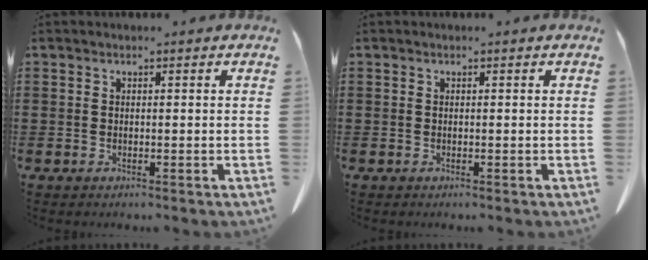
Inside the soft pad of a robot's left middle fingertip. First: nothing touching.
{"total": 0.0}